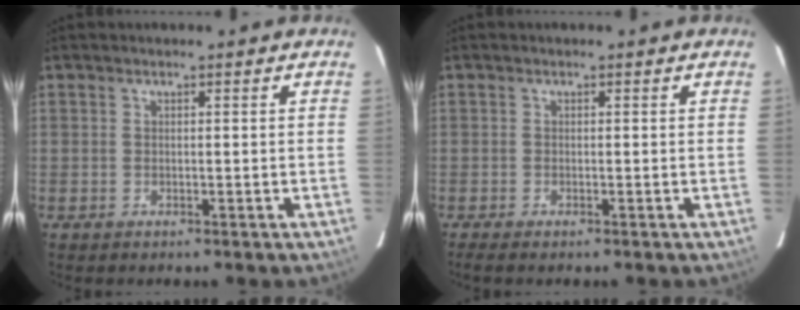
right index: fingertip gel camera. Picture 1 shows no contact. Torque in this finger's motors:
{"motor_torque": [0.02, 0.04, 0.10, 0.01]}